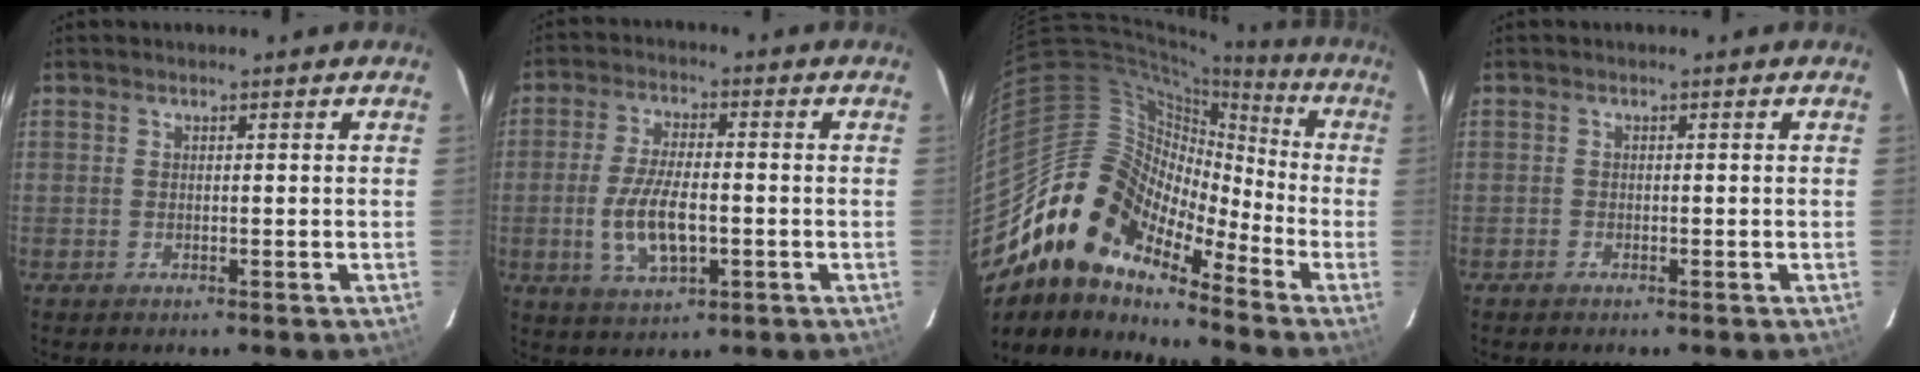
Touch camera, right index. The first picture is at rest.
{"total": 9.6, "force": [-2.0, 3.9, 8.6], "torque": [-0.173, -0.006, -0.034]}
{"total": 15.4, "force": [-12.1, 6.4, 7.1], "torque": [-0.128, 0.011, -0.239]}
{"total": 0.6, "force": [-0.5, 0.3, 0.0], "torque": [-0.003, 0.001, -0.012]}